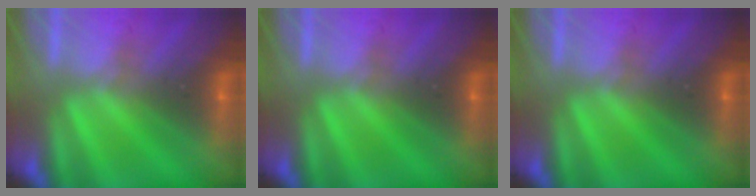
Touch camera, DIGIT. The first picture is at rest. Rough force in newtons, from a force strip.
{"total": 0.0}
{"total": 0.0}